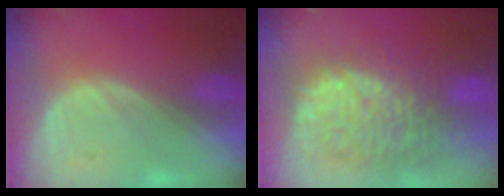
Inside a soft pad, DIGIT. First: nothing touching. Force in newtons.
{"total": 12.7, "press": 11.1, "slide": 6.1}